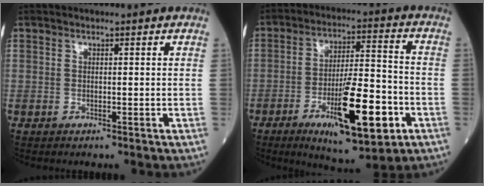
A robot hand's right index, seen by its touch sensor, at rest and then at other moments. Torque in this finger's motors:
{"motor_torque": [1.42, -0.72, 0.98, 0.21]}